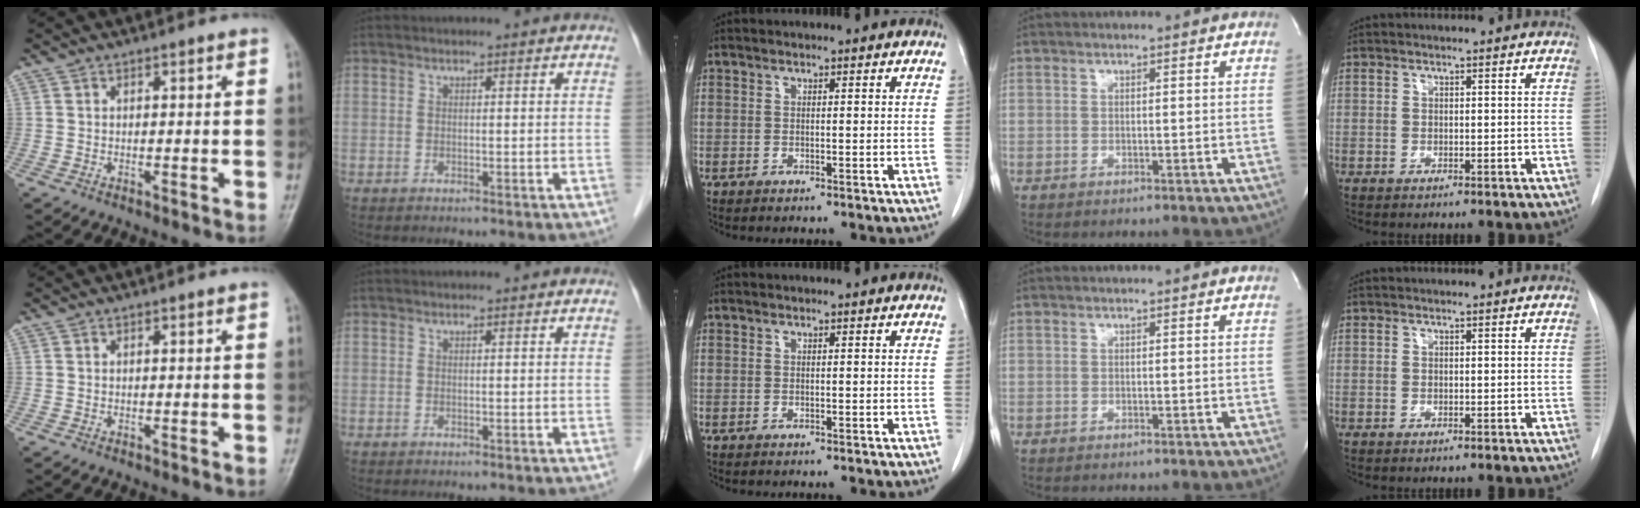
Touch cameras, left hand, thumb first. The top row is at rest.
{}